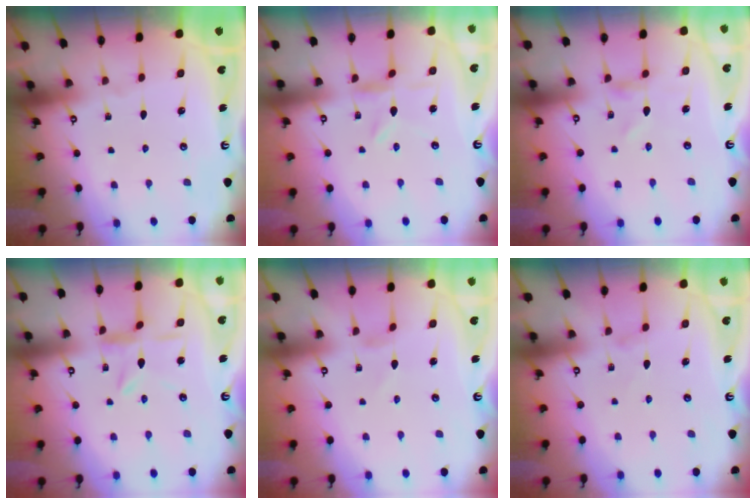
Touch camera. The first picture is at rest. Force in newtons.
{"total": 1.4, "press": 1.4, "slide": 0.3}
{"total": 2.3, "press": 2.3, "slide": 0.3}
{"total": 4.9, "press": 4.9, "slide": 0.4}
{"total": 0.0}
{"total": 0.8, "press": 0.8, "slide": 0.1}